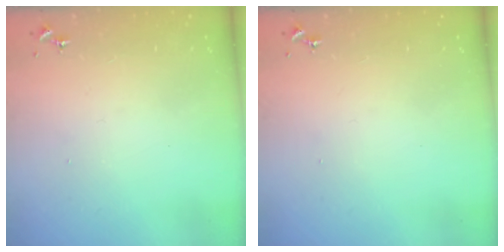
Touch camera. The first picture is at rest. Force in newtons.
{"total": 0.0}